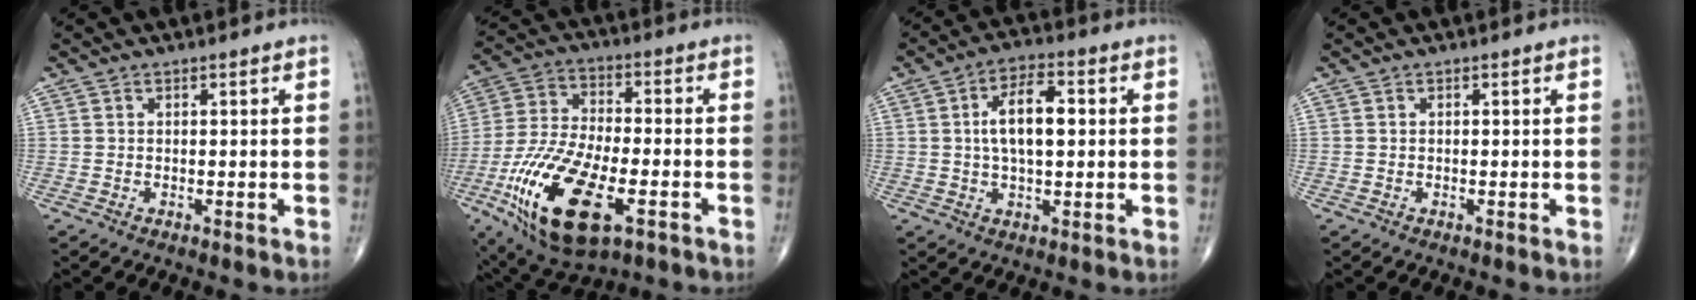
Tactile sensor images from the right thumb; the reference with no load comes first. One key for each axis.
{"total": 21.9, "fx": -8.4, "fy": 9.6, "fz": 17.9, "tx": -0.367, "ty": 0.005, "tz": -0.140}
{"total": 9.5, "fx": 1.1, "fy": 4.3, "fz": 8.4, "tx": -0.137, "ty": 0.012, "tz": 0.015}
{"total": 0.0}